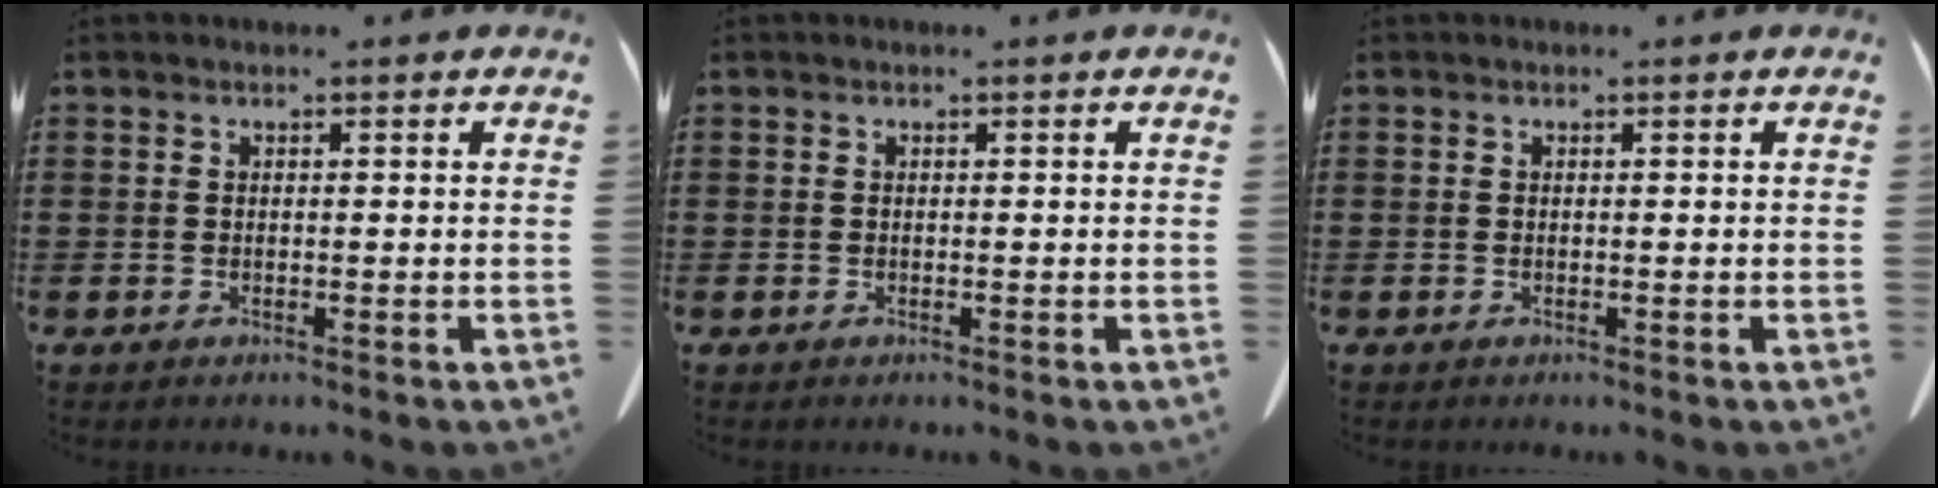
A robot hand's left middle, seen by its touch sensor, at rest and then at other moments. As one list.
[{"total": 0.0}, {"total": 0.0}]